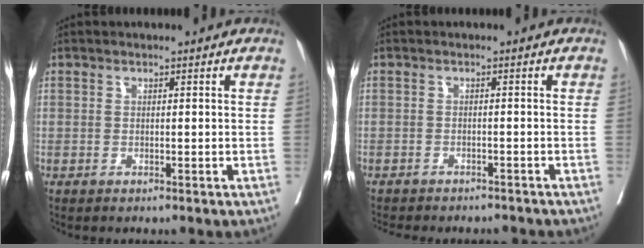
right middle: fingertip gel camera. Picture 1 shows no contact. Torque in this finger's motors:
{"motor_torque": [1.07, -1.07, 0.14, 0.05]}